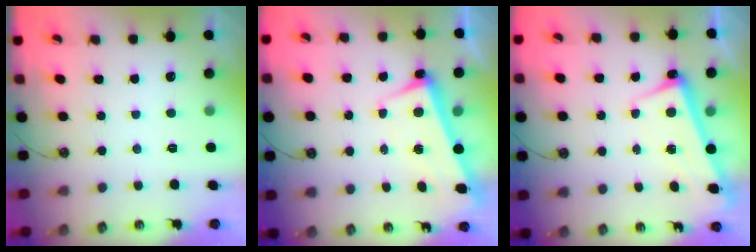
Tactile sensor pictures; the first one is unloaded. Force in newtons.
{"total": 2.2, "press": 2.0, "slide": 1.0}
{"total": 2.6, "press": 2.4, "slide": 0.9}